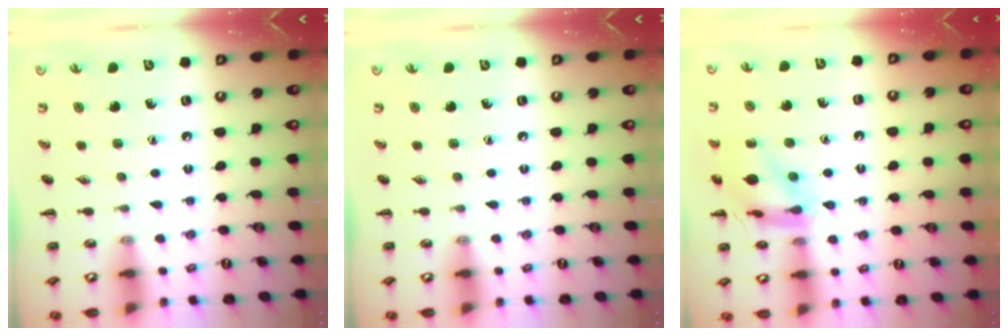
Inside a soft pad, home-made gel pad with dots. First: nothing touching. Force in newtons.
{"total": 0.0}
{"total": 12.8, "press": 12.7, "slide": 1.3}